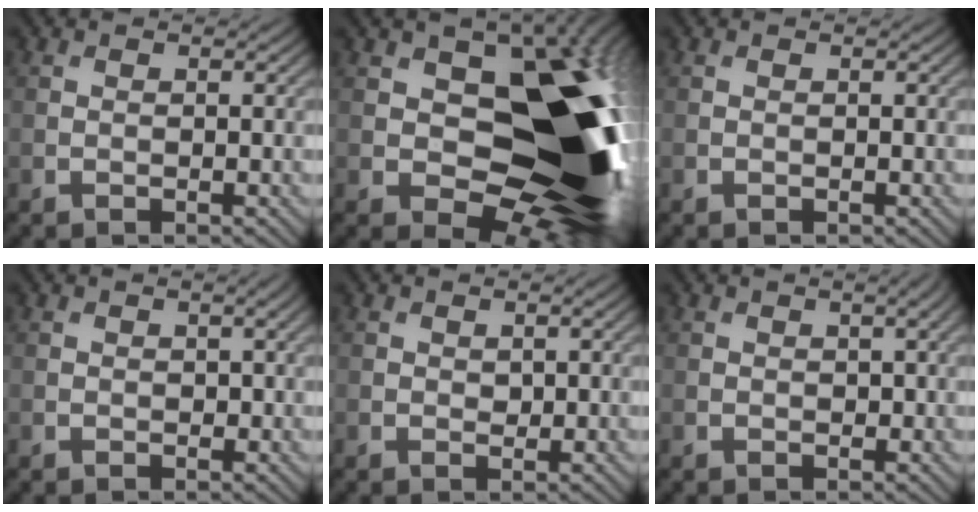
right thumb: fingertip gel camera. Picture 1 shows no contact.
{"total": 18.9, "force": [-0.1, 11.5, 14.9], "torque": [-0.149, -0.003, 0.007]}
{"total": 0.0}
{"total": 0.7, "force": [0.3, 0.3, 0.5], "torque": [-0.005, 0.002, 0.009]}
{"total": 0.7, "force": [0.3, 0.6, 0.3], "torque": [-0.006, 0.000, 0.006]}
{"total": 1.2, "force": [0.6, 0.5, 1.0], "torque": [-0.013, 0.002, 0.015]}